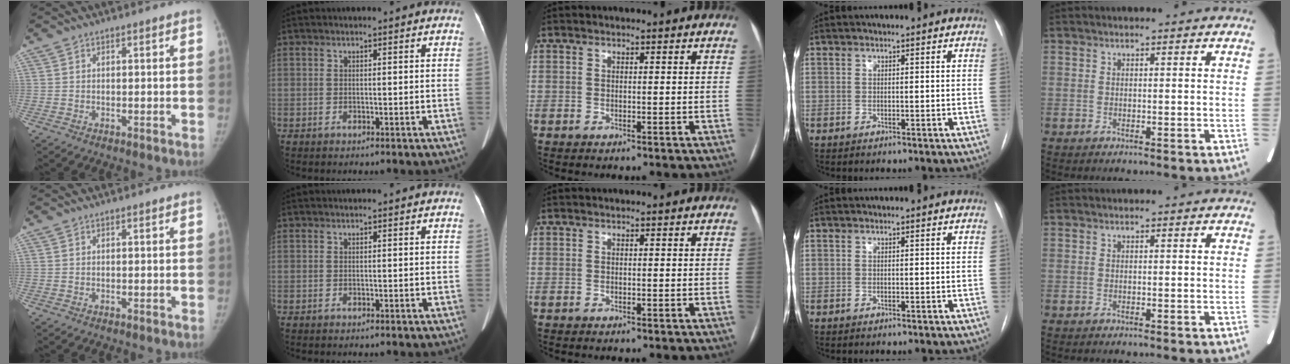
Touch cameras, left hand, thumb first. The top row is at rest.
{}